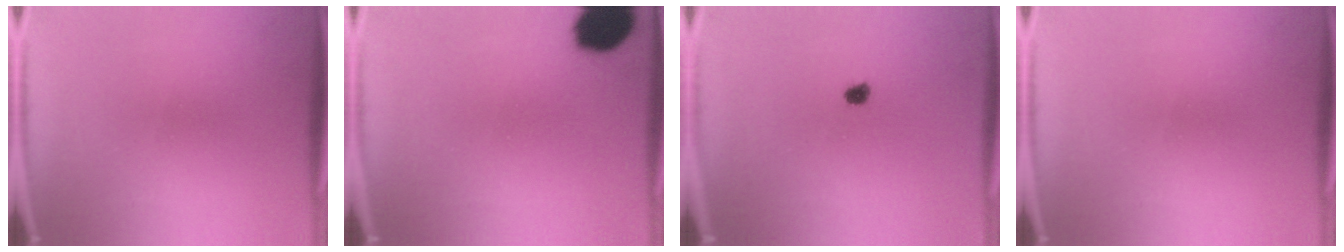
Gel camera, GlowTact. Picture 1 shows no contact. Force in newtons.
{"total": 12.1}
{"total": 1.8}
{"total": 0.0}